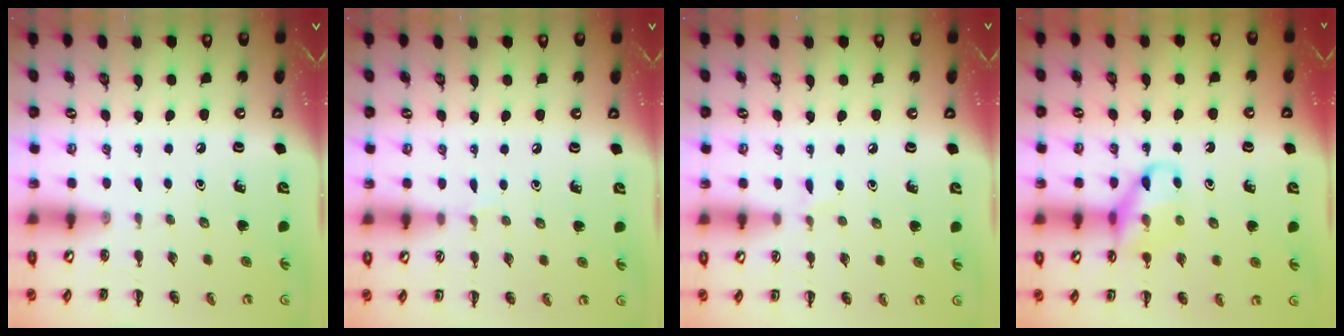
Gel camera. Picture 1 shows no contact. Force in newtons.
{"total": 3.0, "press": 2.8, "slide": 1.1}
{"total": 3.4, "press": 3.2, "slide": 1.1}
{"total": 13.2, "press": 13.2, "slide": 1.2}